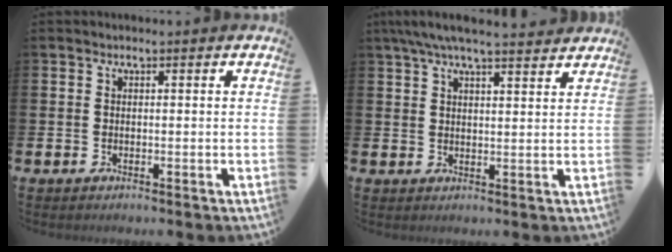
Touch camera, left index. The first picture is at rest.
{"total": 5.7, "force": [5.2, 0.6, 2.3], "torque": [-0.057, -0.012, 0.095]}